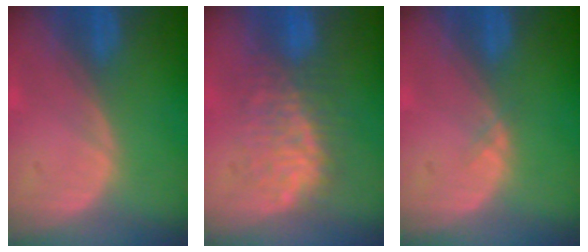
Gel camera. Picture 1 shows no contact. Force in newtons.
{"total": 7.7, "press": 7.7, "slide": 0.3}
{"total": 0.6, "press": 0.5, "slide": 0.2}